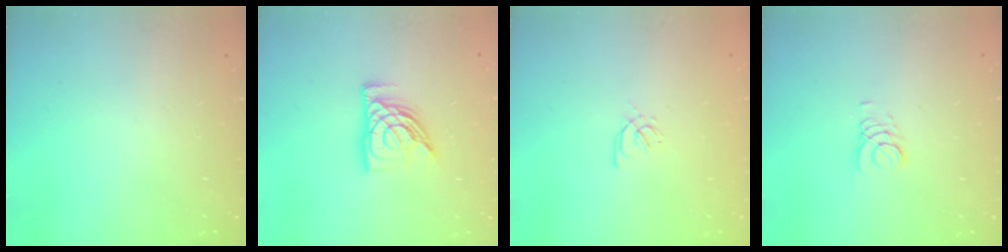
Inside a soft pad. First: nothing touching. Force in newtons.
{"total": 11.3, "press": 11.3, "slide": 1.3}
{"total": 2.1, "press": 2.0, "slide": 0.7}
{"total": 2.7, "press": 2.7, "slide": 0.3}